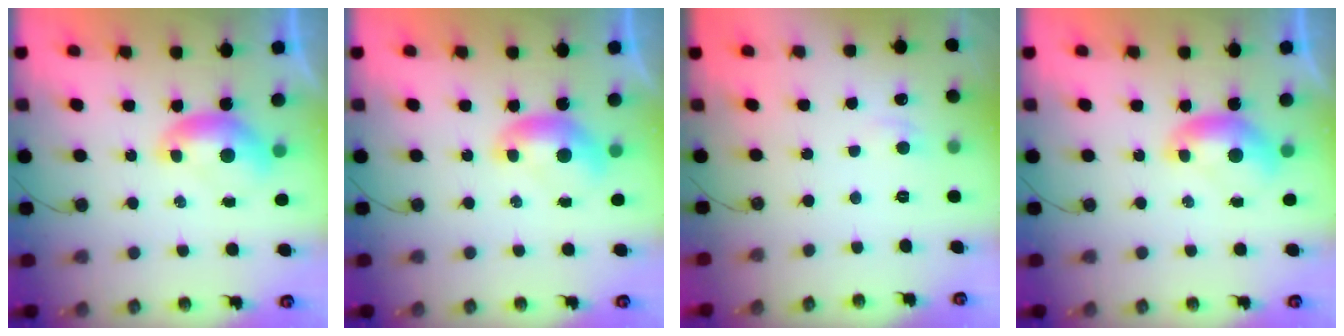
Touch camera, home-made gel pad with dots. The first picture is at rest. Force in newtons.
{"total": 0.0}
{"total": 0.7, "press": 0.1, "slide": 0.7}
{"total": 0.0}